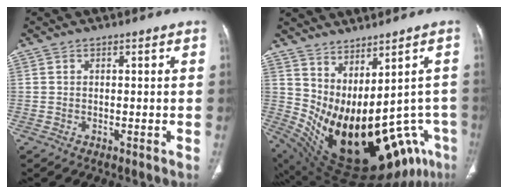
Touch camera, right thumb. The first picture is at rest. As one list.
[{"total": 24.6, "force": [-6.4, 11.9, 20.6], "torque": [-0.266, -0.023, -0.056]}]